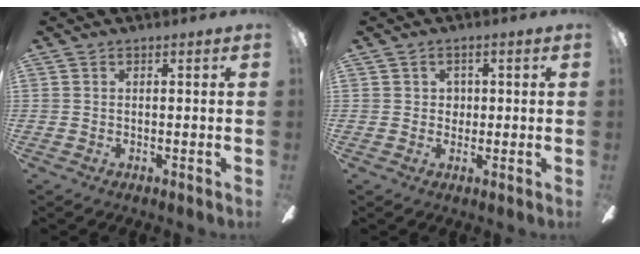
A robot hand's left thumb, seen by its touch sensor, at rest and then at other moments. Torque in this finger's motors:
{"motor_torque": [0.02, 0.09, -0.15, 0.05, 0.02]}